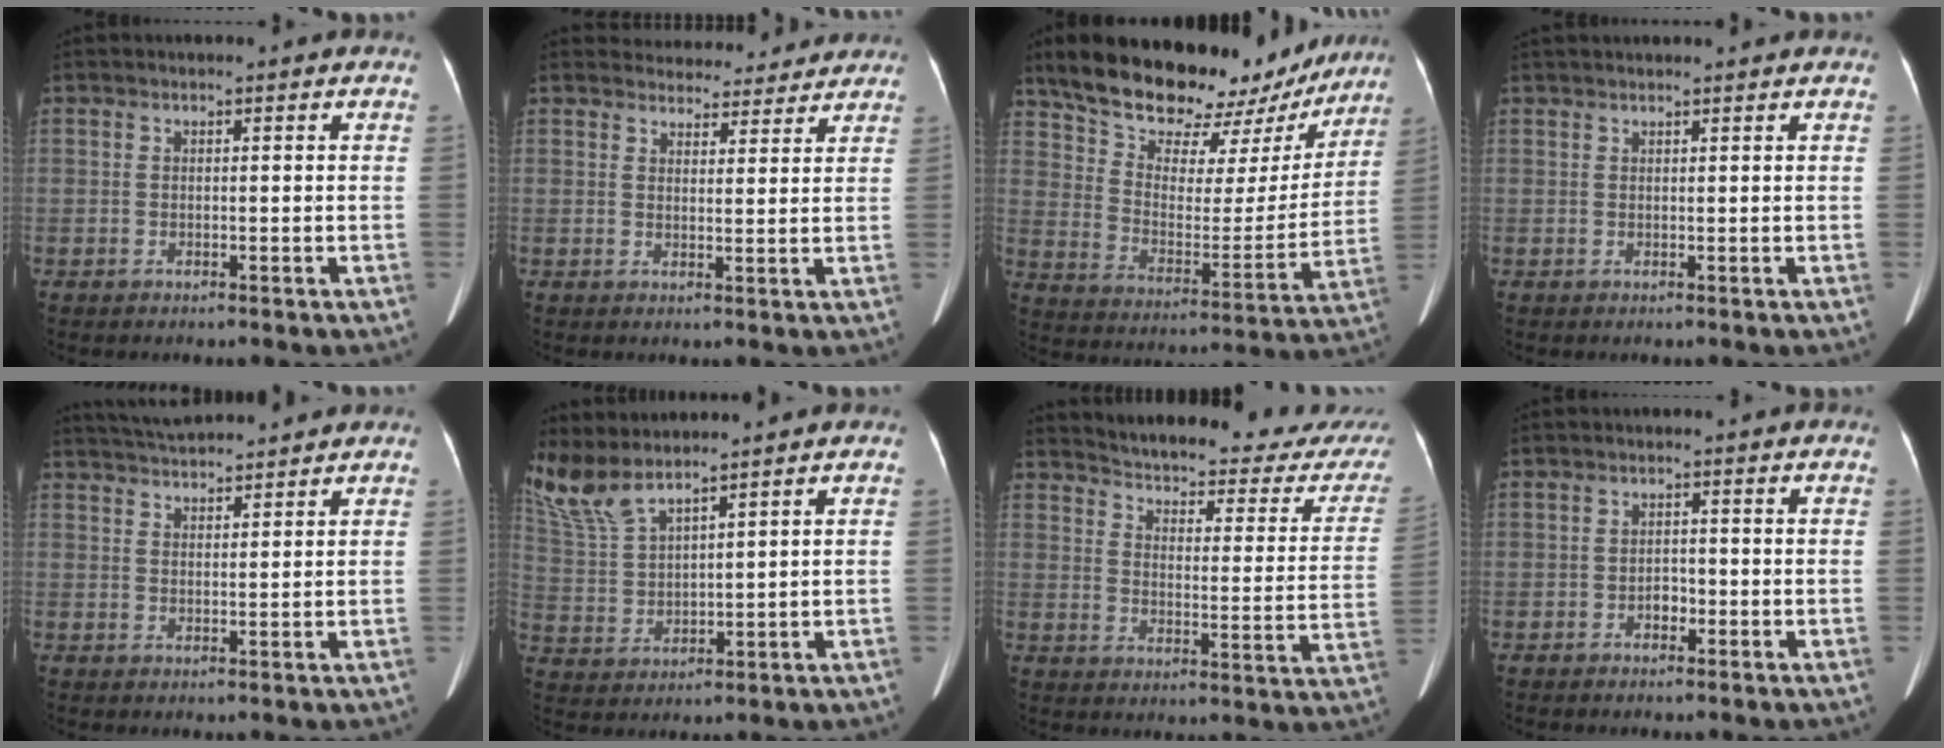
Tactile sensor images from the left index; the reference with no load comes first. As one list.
[{"total": 10.0, "force": [9.5, 2.9, 0.9], "torque": [0.016, 0.004, 0.107]}, {"total": 24.3, "force": [20.4, 8.8, 9.9], "torque": [-0.151, -0.005, 0.287]}, {"total": 6.5, "force": [6.0, 0.5, 2.5], "torque": [-0.032, 0.027, 0.074]}, {"total": 8.6, "force": [8.0, 0.6, 2.9], "torque": [-0.054, 0.021, 0.125]}, {"total": 9.4, "force": [8.4, 1.1, 4.1], "torque": [-0.105, 0.002, 0.187]}, {"total": 24.0, "force": [22.9, 3.0, 6.5], "torque": [-0.082, -0.101, 0.268]}, {"total": 1.5, "force": [-1.2, 0.8, 0.6], "torque": [0.000, -0.002, -0.017]}]